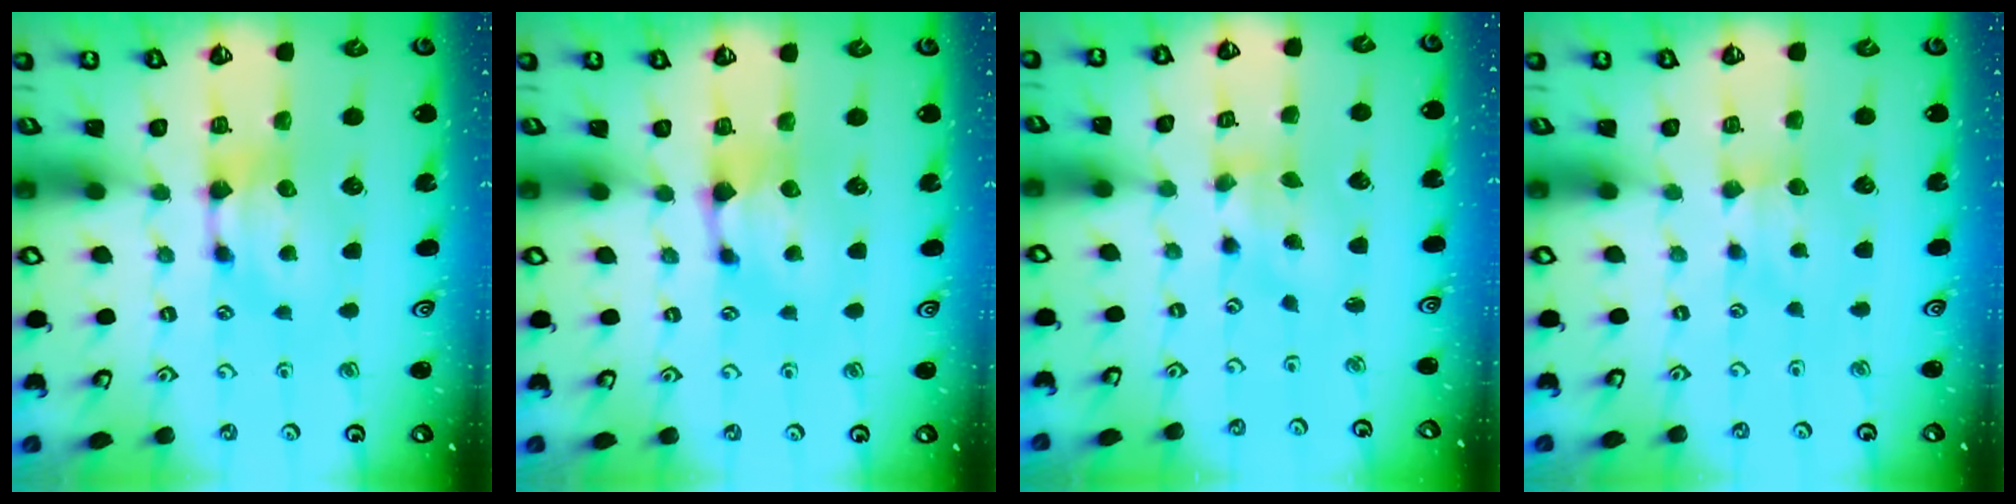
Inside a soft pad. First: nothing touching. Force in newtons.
{"total": 1.0, "press": 0.7, "slide": 0.6}
{"total": 1.3, "press": 0.6, "slide": 1.2}
{"total": 2.1, "press": 2.0, "slide": 0.5}